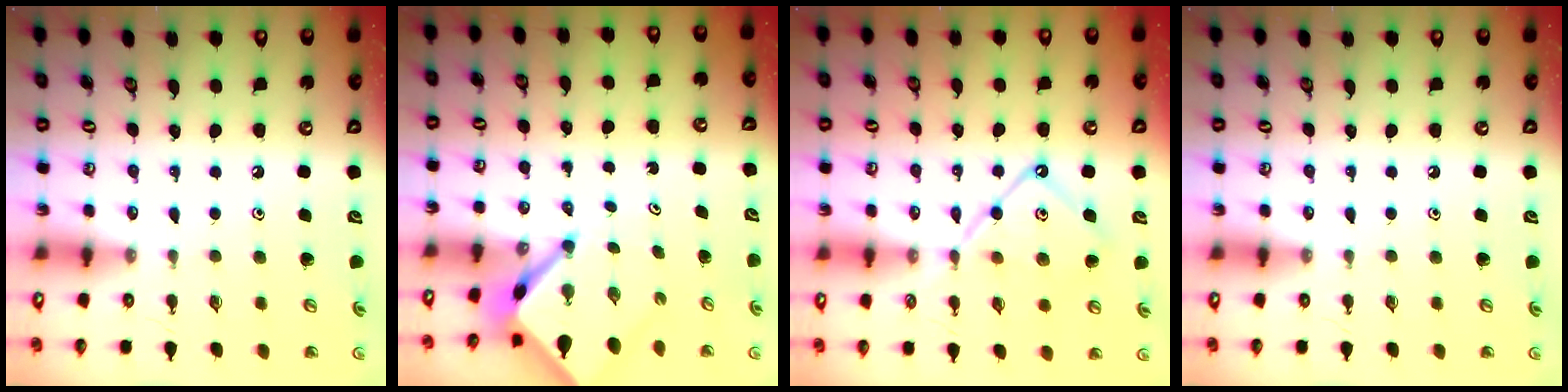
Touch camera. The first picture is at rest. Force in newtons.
{"total": 4.8, "press": 4.8, "slide": 0.4}
{"total": 11.5, "press": 11.5, "slide": 1.2}
{"total": 0.0}